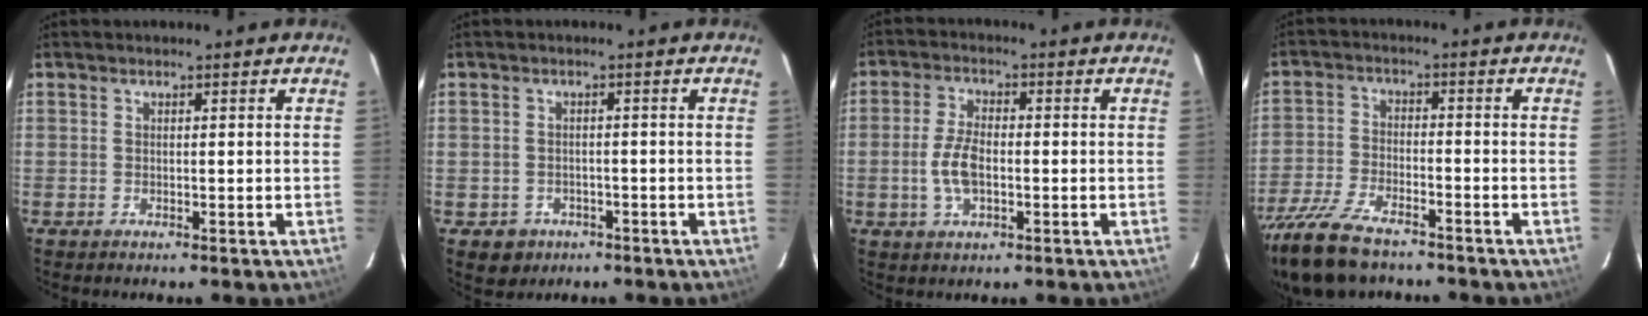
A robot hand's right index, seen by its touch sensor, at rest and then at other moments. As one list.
[{"total": 4.3, "force": [-1.9, 3.7, 0.7], "torque": [-0.024, 0.006, -0.020]}, {"total": 6.2, "force": [-1.3, 3.2, 5.2], "torque": [-0.112, 0.003, -0.021]}, {"total": 14.9, "force": [-11.9, 5.2, 7.4], "torque": [-0.176, -0.028, -0.224]}]